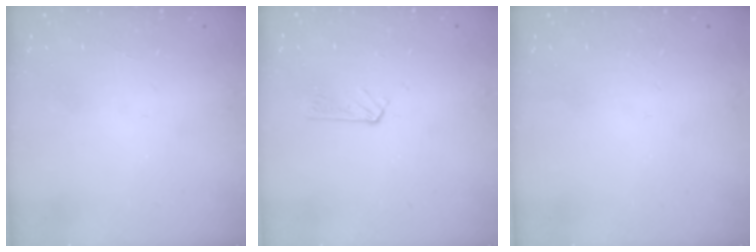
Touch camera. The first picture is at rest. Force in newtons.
{"total": 2.9, "press": 2.9, "slide": 0.3}
{"total": 0.0}